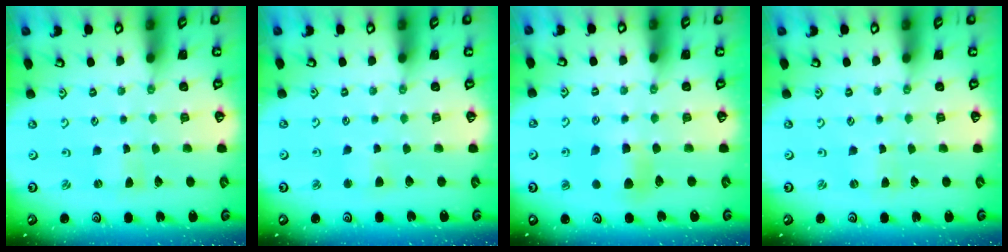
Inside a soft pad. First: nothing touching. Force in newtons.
{"total": 2.7, "press": 2.7, "slide": 0.4}
{"total": 7.7, "press": 7.7, "slide": 0.3}
{"total": 1.9, "press": 1.9, "slide": 0.2}